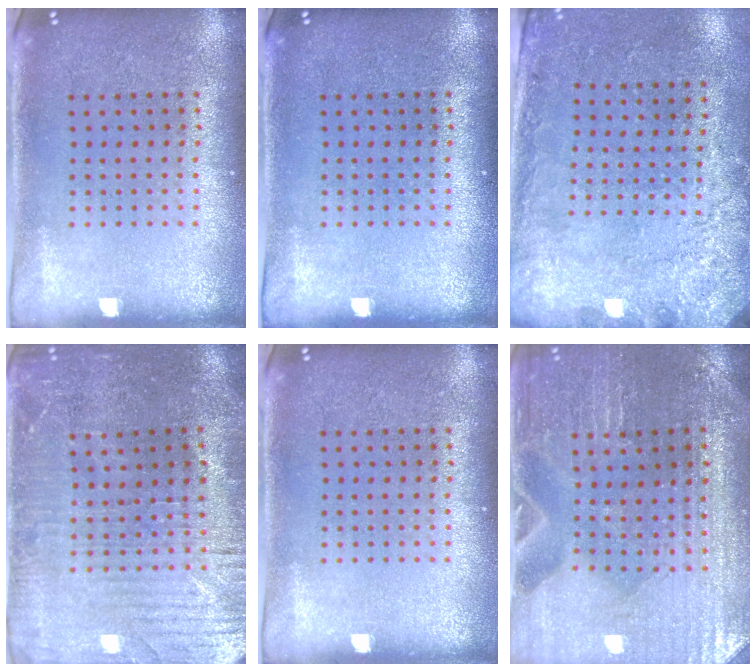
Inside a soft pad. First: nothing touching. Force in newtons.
{"total": 0.0}
{"total": 2.7, "press": 2.0, "slide": 1.8}
{"total": 1.8, "press": 1.8, "slide": 0.5}
{"total": 0.0}
{"total": 1.5, "press": 1.4, "slide": 0.2}